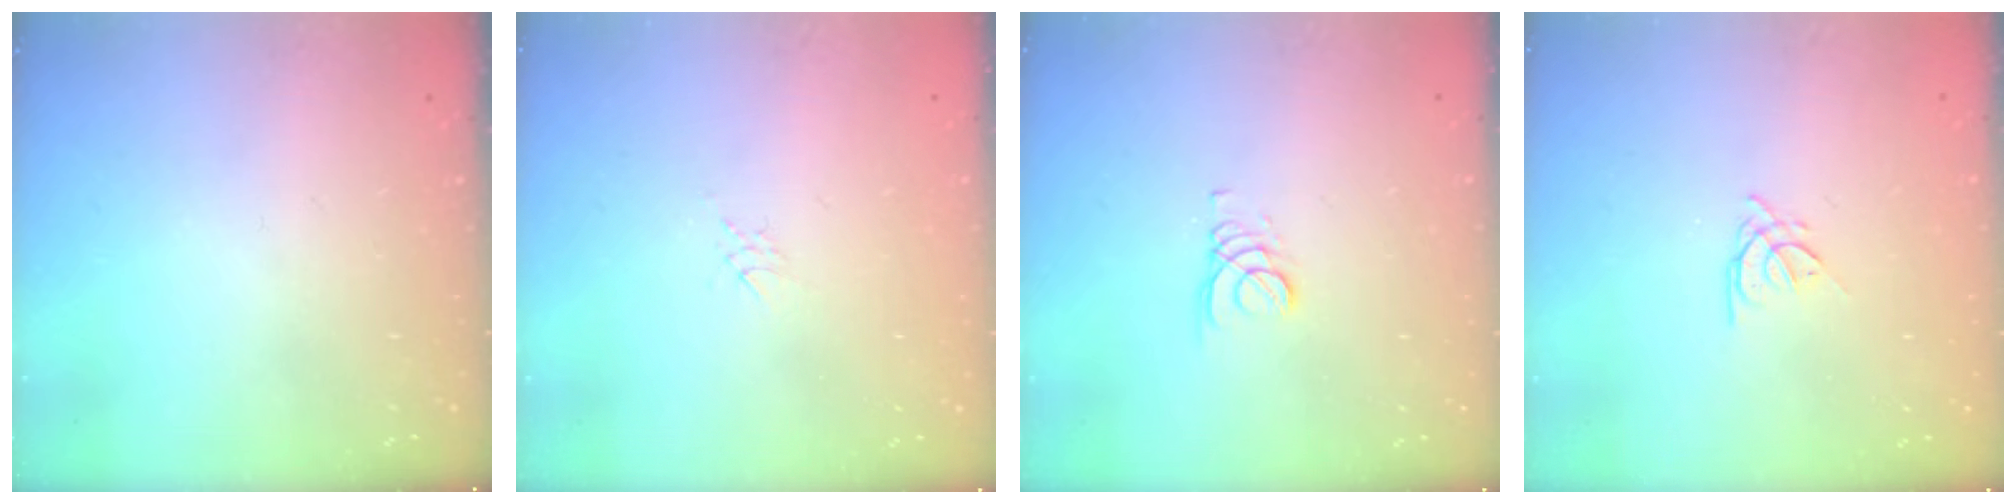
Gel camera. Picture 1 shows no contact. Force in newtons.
{"total": 2.2, "press": 2.2, "slide": 0.4}
{"total": 2.1, "press": 2.1, "slide": 0.1}
{"total": 3.3, "press": 3.3, "slide": 0.5}